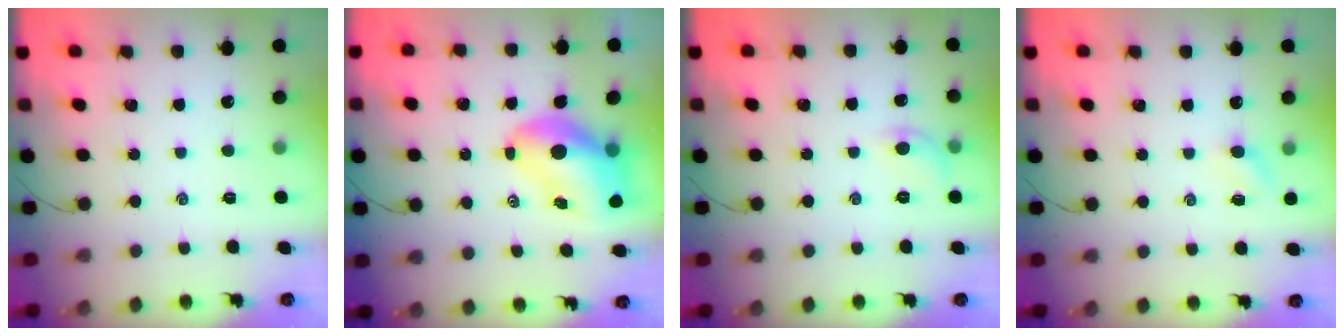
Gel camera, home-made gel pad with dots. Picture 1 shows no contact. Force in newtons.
{"total": 9.9, "press": 9.4, "slide": 3.0}
{"total": 6.3, "press": 6.2, "slide": 1.3}
{"total": 4.2, "press": 4.0, "slide": 1.3}